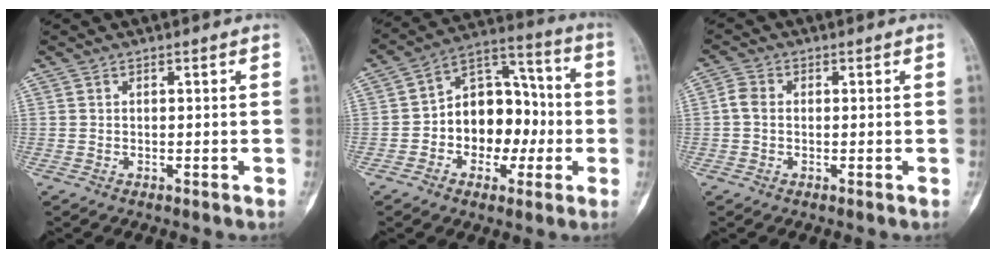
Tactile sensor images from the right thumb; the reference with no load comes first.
{"total": 14.8, "force": [-2.1, 10.7, 10.1], "torque": [-0.105, 0.052, -0.039]}
{"total": 2.9, "force": [-0.1, 2.3, 1.8], "torque": [-0.036, 0.007, -0.009]}